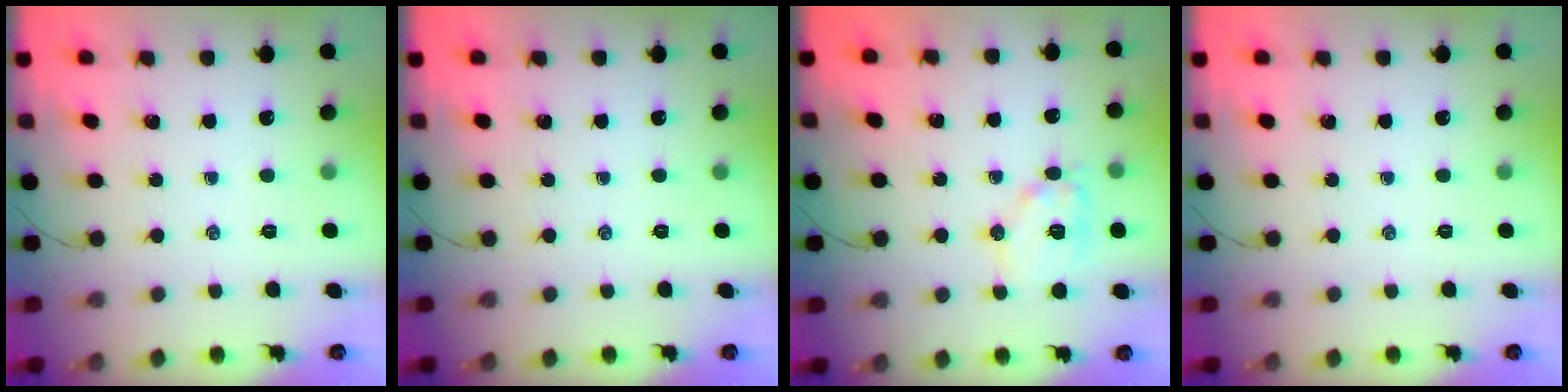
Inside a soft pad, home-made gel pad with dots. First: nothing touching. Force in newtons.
{"total": 0.0}
{"total": 11.4, "press": 11.4, "slide": 0.5}
{"total": 0.0}